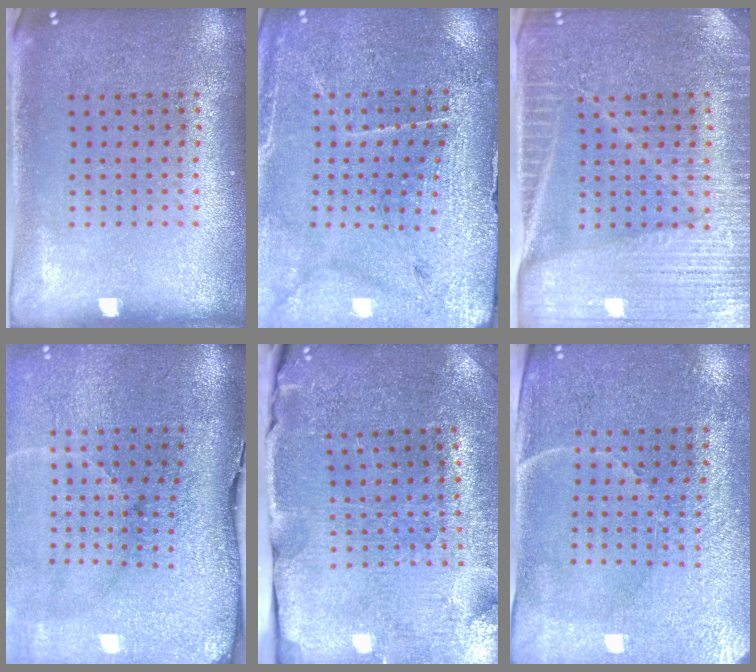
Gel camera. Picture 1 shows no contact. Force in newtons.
{"total": 3.1, "press": 3.1, "slide": 0.1}
{"total": 4.0, "press": 3.7, "slide": 1.5}
{"total": 5.0, "press": 3.9, "slide": 3.1}
{"total": 3.6, "press": 3.6, "slide": 0.4}
{"total": 3.4, "press": 3.3, "slide": 1.0}